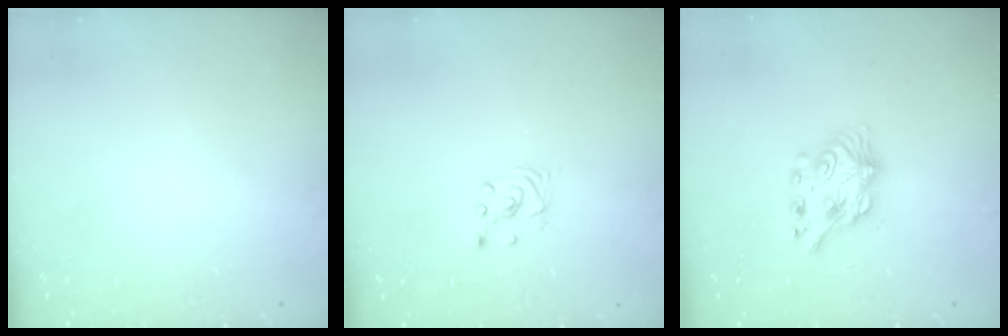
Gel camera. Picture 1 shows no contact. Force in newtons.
{"total": 1.6, "press": 1.6, "slide": 0.0}
{"total": 8.2, "press": 8.2, "slide": 0.7}